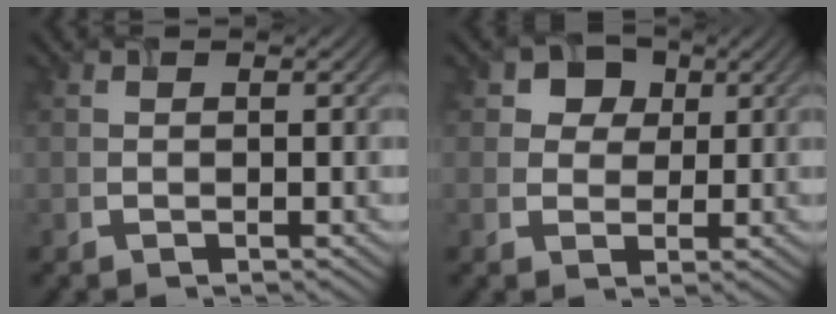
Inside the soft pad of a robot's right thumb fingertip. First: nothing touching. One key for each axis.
{"total": 4.6, "fx": 1.9, "fy": 3.9, "fz": 1.6, "tx": -0.042, "ty": -0.015, "tz": 0.033}